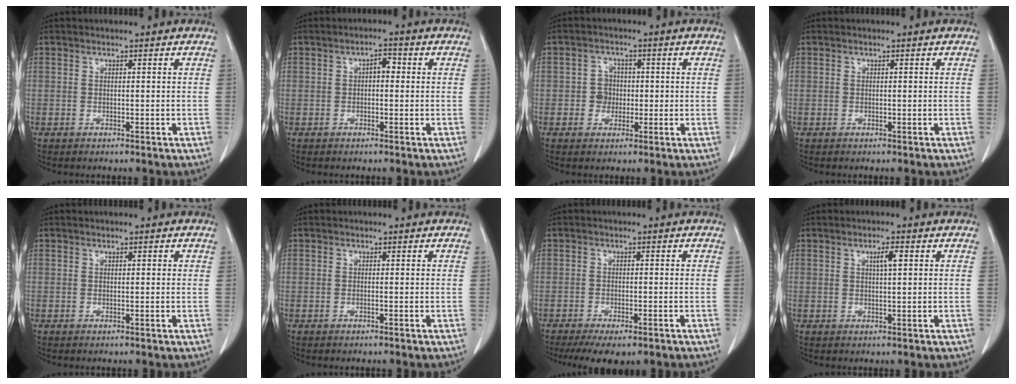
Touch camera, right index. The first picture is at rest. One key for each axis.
{"total": 2.1, "fx": 0.2, "fy": 1.1, "fz": 1.9, "tx": -0.024, "ty": 0.009, "tz": -0.001}
{"total": 3.1, "fx": -0.4, "fy": 2.9, "fz": 1.0, "tx": -0.011, "ty": 0.010, "tz": -0.005}
{"total": 0.0}
{"total": 0.6, "fx": 0.3, "fy": 0.2, "fz": 0.5, "tx": -0.008, "ty": 0.000, "tz": 0.004}
{"total": 0.0}
{"total": 6.1, "fx": -4.4, "fy": 2.5, "fz": 3.4, "tx": -0.045, "ty": -0.008, "tz": -0.065}
{"total": 2.2, "fx": 0.8, "fy": 0.2, "fz": 2.1, "tx": -0.036, "ty": 0.000, "tz": 0.014}